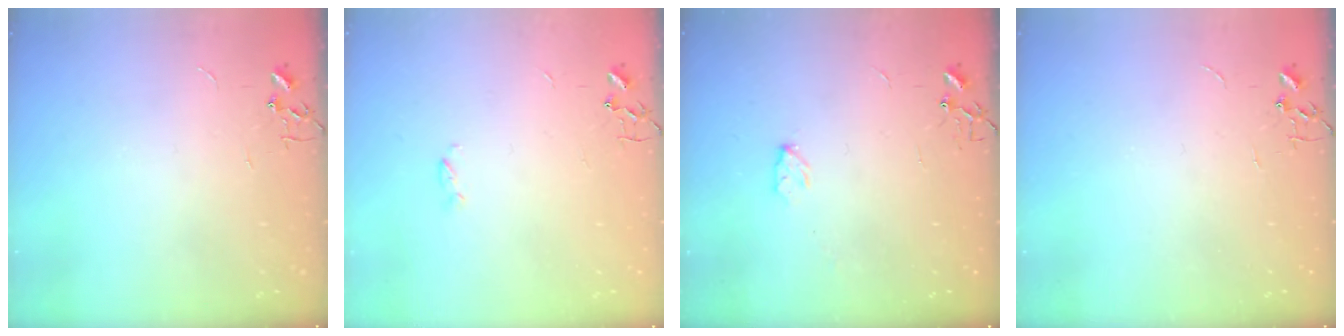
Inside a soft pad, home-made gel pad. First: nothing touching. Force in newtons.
{"total": 2.3, "press": 2.2, "slide": 0.4}
{"total": 3.8, "press": 3.8, "slide": 0.6}
{"total": 0.0}